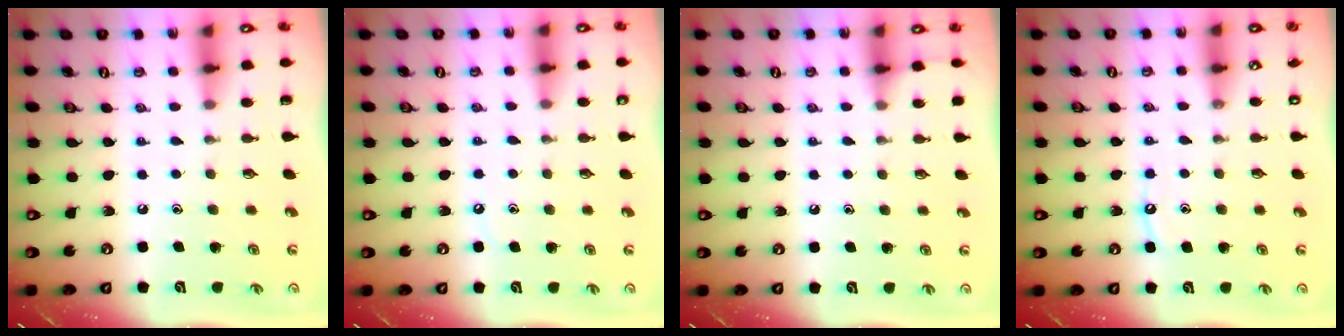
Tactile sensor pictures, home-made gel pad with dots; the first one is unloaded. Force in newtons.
{"total": 3.4, "press": 3.4, "slide": 0.4}
{"total": 2.9, "press": 2.9, "slide": 0.4}
{"total": 4.9, "press": 4.9, "slide": 0.6}